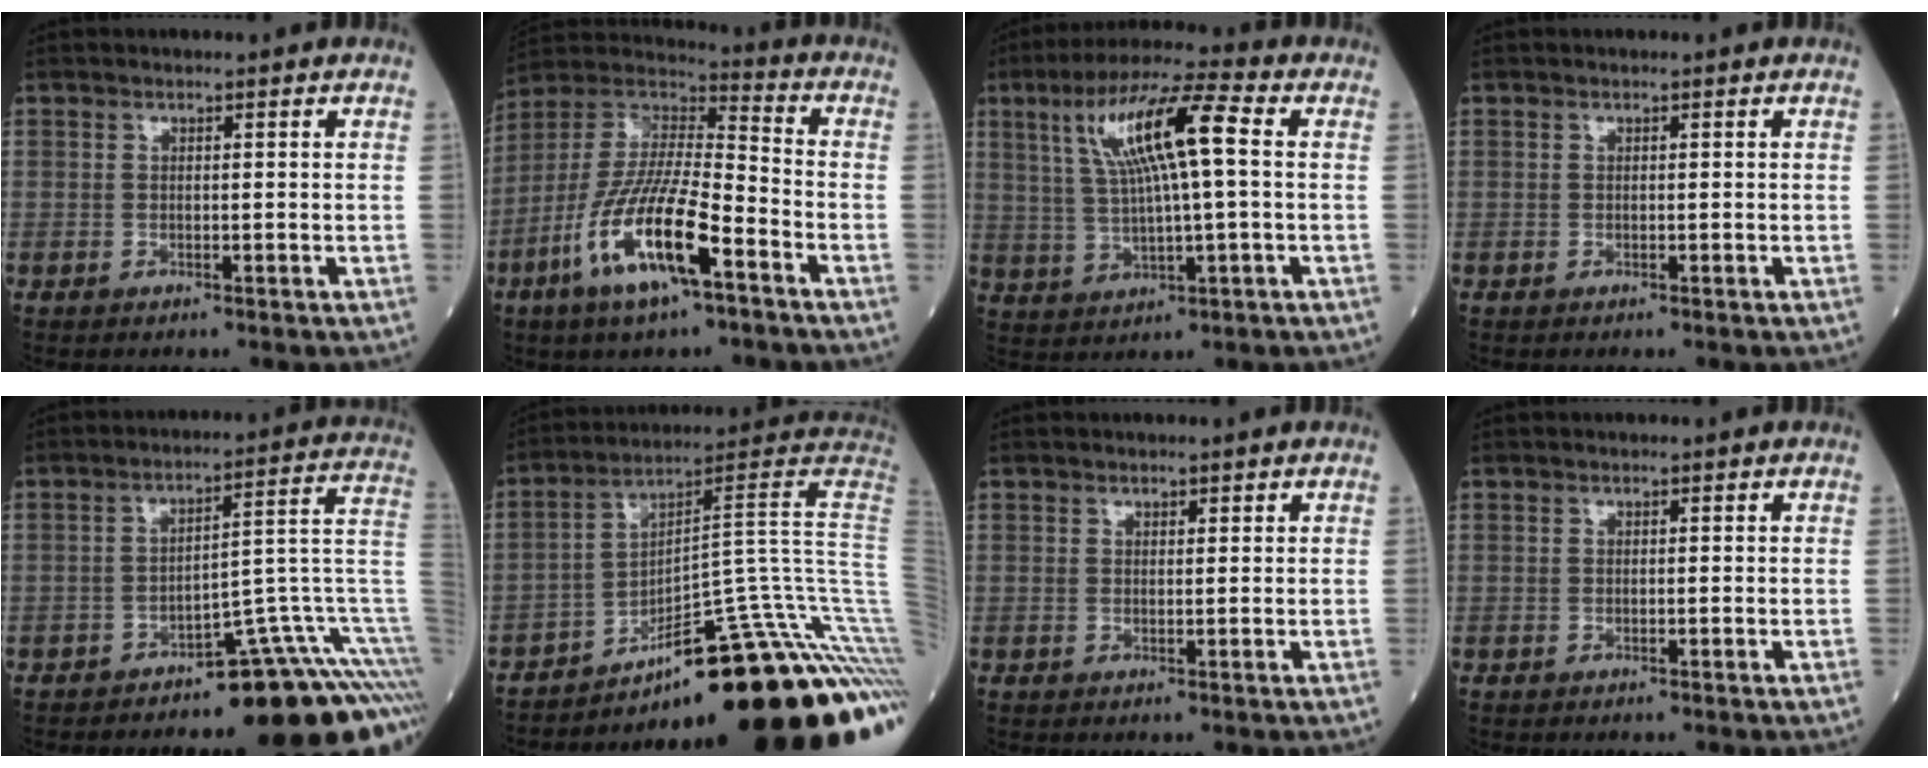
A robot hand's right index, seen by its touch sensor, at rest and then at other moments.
{"total": 18.1, "force": [-8.2, 4.0, 15.6], "torque": [-0.331, -0.017, -0.151]}
{"total": 13.7, "force": [3.0, 2.2, 13.2], "torque": [-0.254, 0.029, 0.054]}
{"total": 0.0}
{"total": 17.4, "force": [-12.6, 2.1, 11.8], "torque": [-0.080, 0.063, -0.171]}
{"total": 31.7, "force": [-20.8, 2.2, 23.8], "torque": [-0.200, 0.005, -0.296]}
{"total": 1.0, "force": [0.5, 0.6, 0.6], "torque": [-0.017, 0.005, 0.012]}
{"total": 0.0}